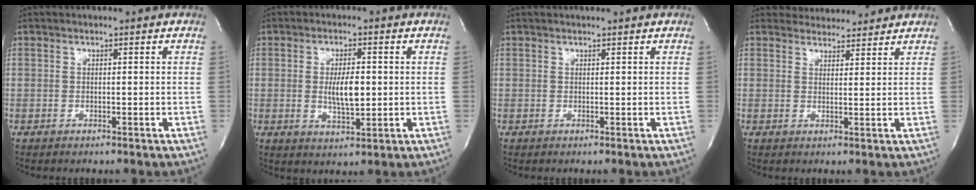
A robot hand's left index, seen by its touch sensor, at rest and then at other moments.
{"total": 5.4, "force": [0.1, 1.6, 5.2], "torque": [-0.094, -0.007, 0.006]}
{"total": 1.5, "force": [1.4, -0.2, 0.6], "torque": [-0.010, 0.009, 0.021]}
{"total": 5.7, "force": [5.6, 1.4, 0.3], "torque": [-0.003, 0.012, 0.073]}